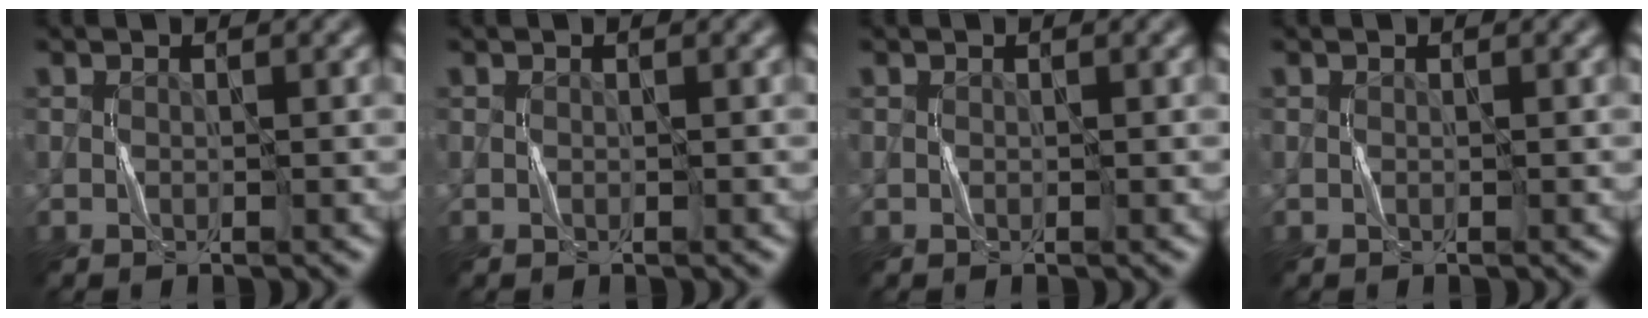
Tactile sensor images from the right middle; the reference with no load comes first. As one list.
[{"total": 0.0}, {"total": 0.0}, {"total": 0.0}]